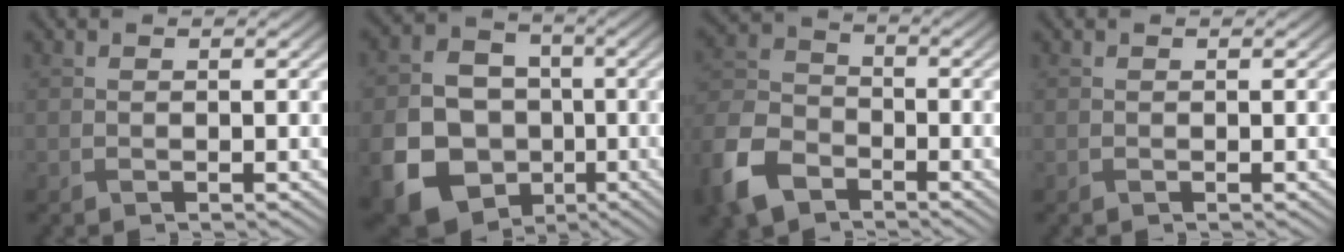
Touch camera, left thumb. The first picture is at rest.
{"total": 16.6, "force": [-5.2, 14.1, 7.0], "torque": [-0.182, -0.072, -0.098]}
{"total": 10.2, "force": [-6.2, 6.4, 5.0], "torque": [-0.137, -0.020, -0.142]}
{"total": 0.0}